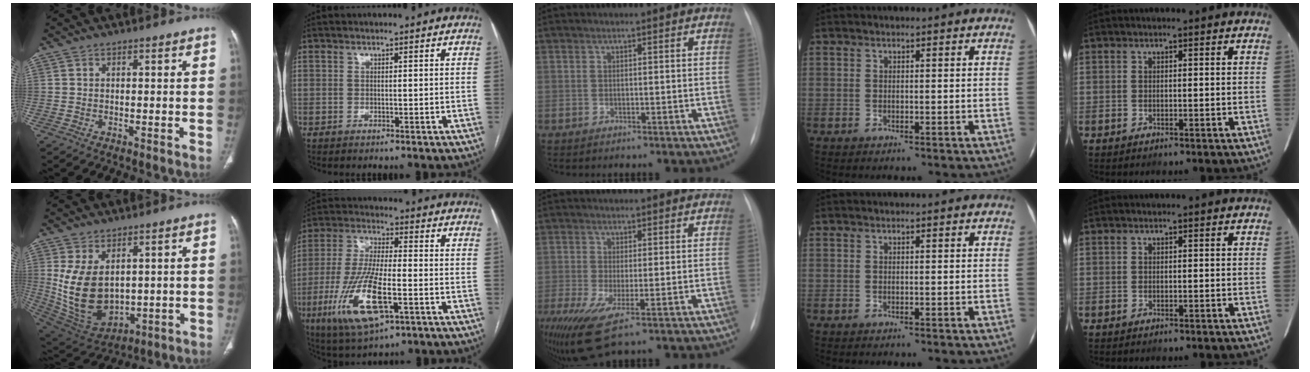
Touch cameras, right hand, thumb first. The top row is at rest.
{"thumb": {"total": 14.3, "force": [1.8, 9.3, 10.8], "torque": [-0.189, -0.015, 0.065]}, "index": {"total": 14.8, "force": [-5.2, 3.5, 13.4], "torque": [-0.283, -0.022, -0.086]}, "middle": {"total": 10.5, "force": [-4.9, 3.6, 8.6], "torque": [-0.188, -0.026, -0.079]}}